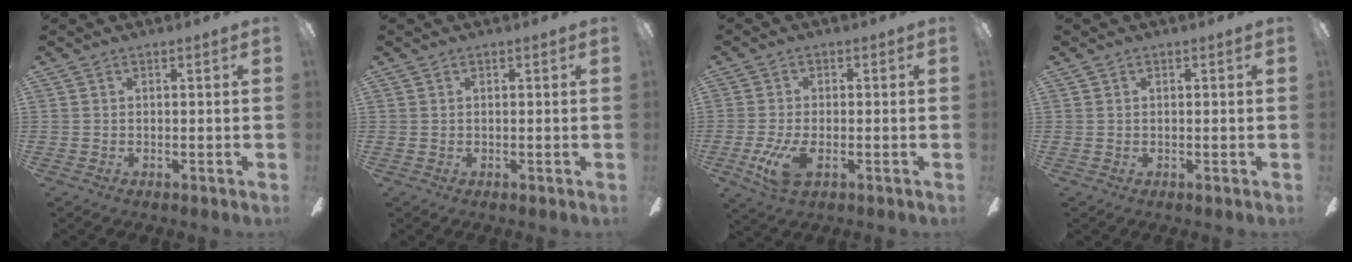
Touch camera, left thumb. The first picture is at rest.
{"total": 0.0}
{"total": 8.6, "force": [-2.6, 4.0, 7.1], "torque": [-0.155, -0.005, -0.044]}
{"total": 0.0}